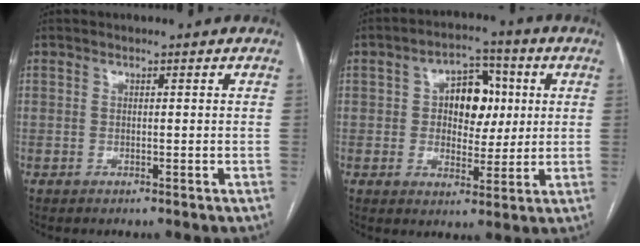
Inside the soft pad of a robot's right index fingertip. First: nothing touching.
{"total": 8.5, "force": [1.5, 5.3, 6.5], "torque": [-0.093, 0.023, 0.027]}